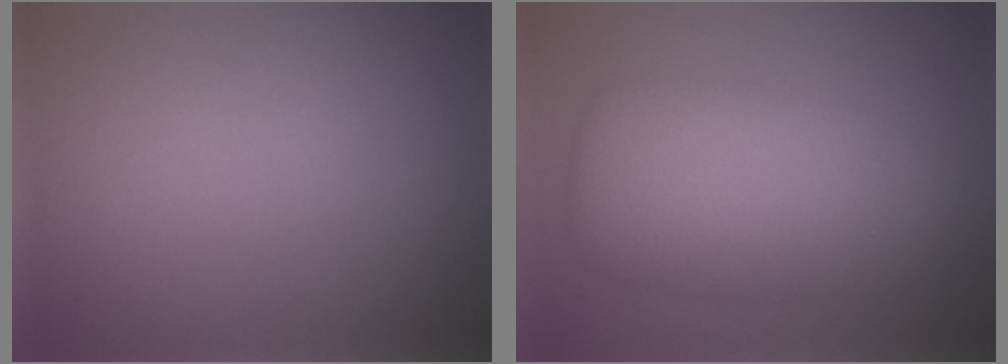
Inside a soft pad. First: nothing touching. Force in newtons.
{"total": 7.7, "press": 7.7, "slide": 0.1}